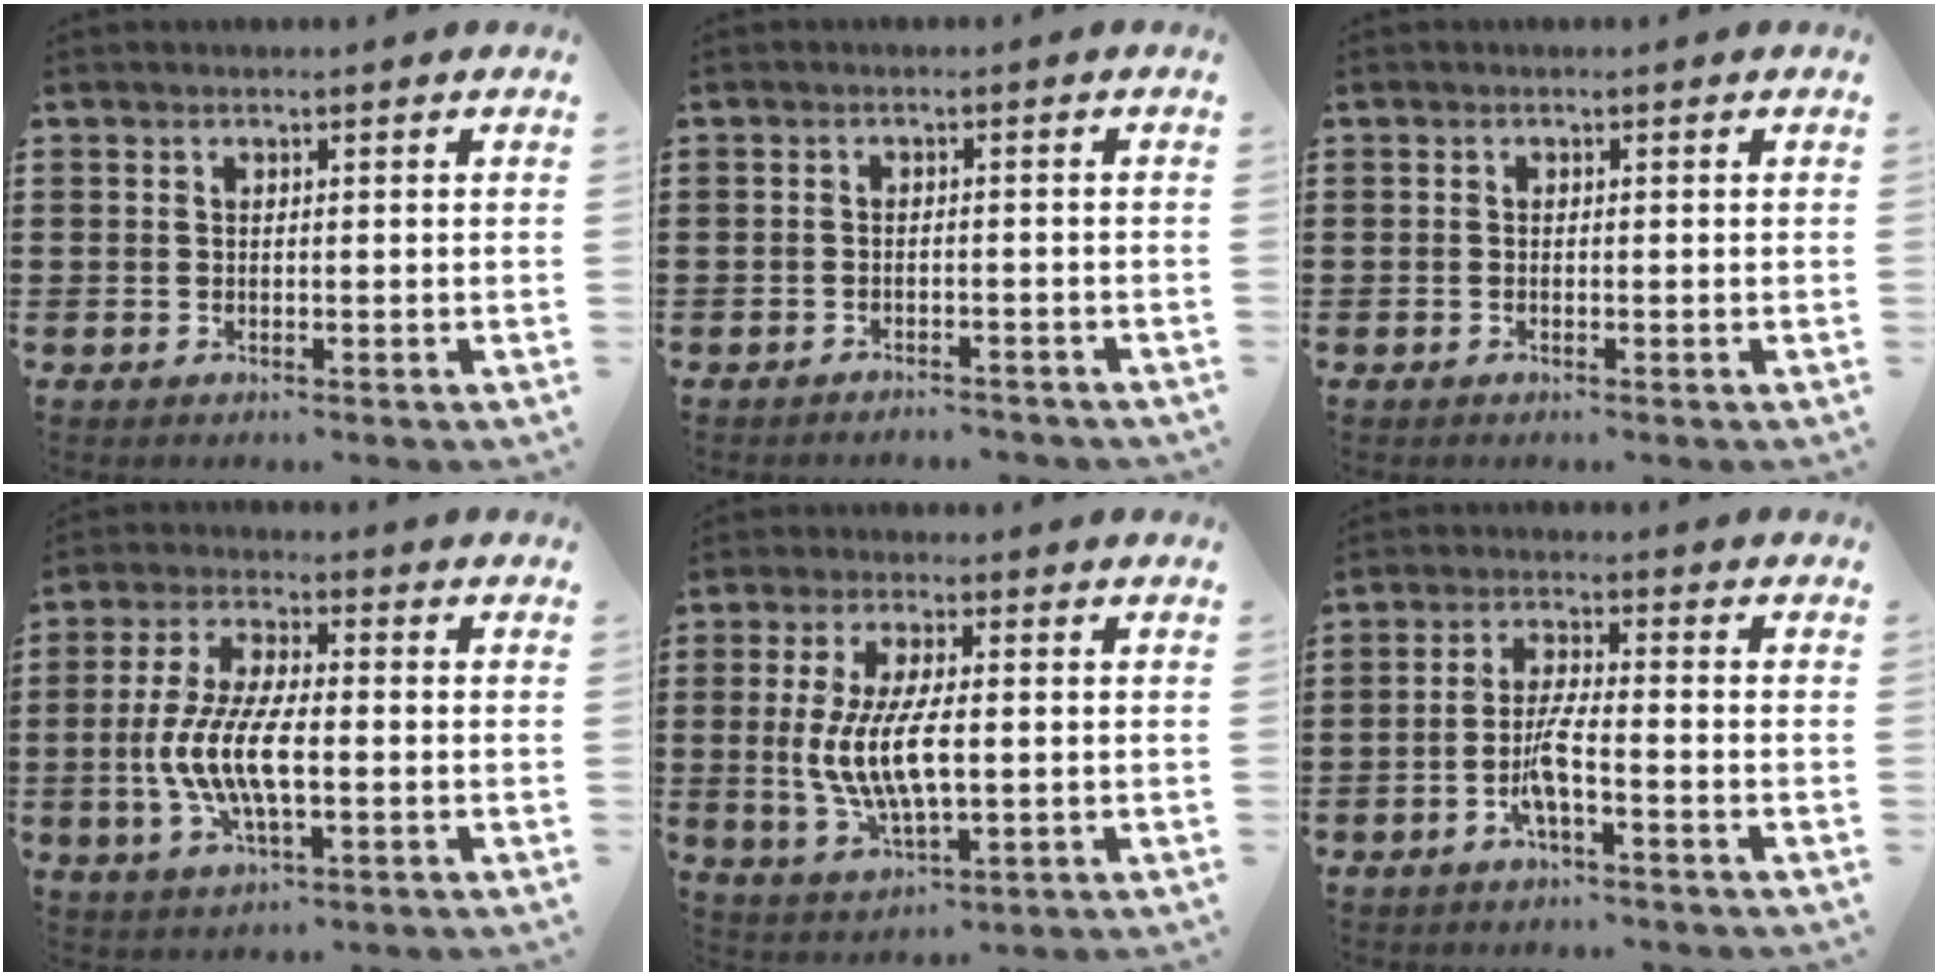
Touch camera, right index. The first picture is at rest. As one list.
[{"total": 1.6, "force": [-1.6, 0.2, 0.2], "torque": [-0.010, 0.001, -0.034]}, {"total": 0.0}, {"total": 9.5, "force": [-1.9, 3.4, 8.7], "torque": [-0.195, -0.013, -0.040]}, {"total": 9.3, "force": [-0.1, 3.4, 8.6], "torque": [-0.190, -0.007, -0.009]}, {"total": 4.9, "force": [-2.4, 0.6, 4.3], "torque": [-0.094, -0.006, -0.050]}]